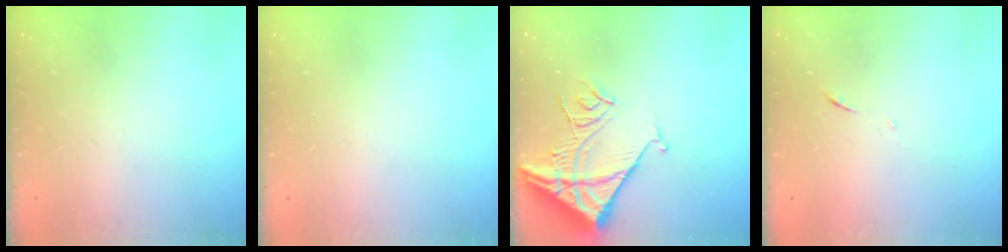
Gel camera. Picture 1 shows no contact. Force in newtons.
{"total": 0.0}
{"total": 14.2, "press": 14.2, "slide": 1.2}
{"total": 4.3, "press": 4.1, "slide": 1.2}